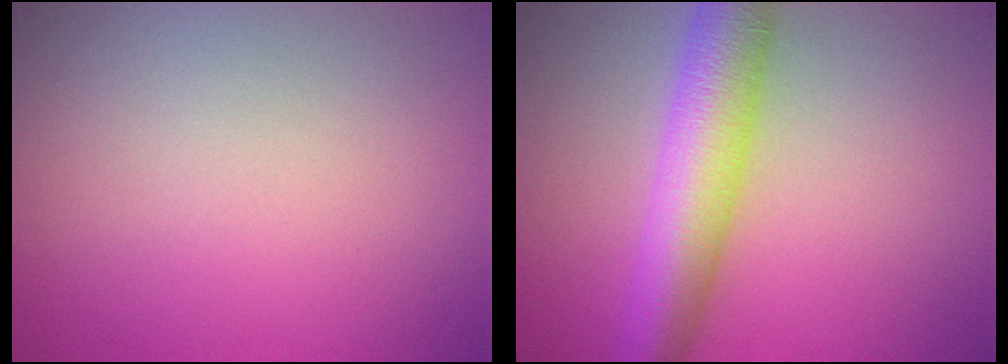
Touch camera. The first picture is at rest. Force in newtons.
{"total": 7.2, "press": 7.2, "slide": 0.1}